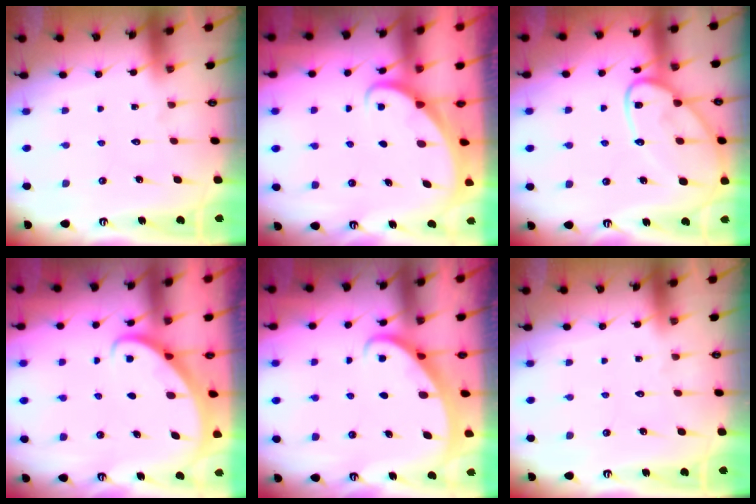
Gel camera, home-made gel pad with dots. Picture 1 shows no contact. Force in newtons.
{"total": 1.8, "press": 1.7, "slide": 0.1}
{"total": 13.9, "press": 13.8, "slide": 1.1}
{"total": 2.8, "press": 2.8, "slide": 0.2}
{"total": 2.2, "press": 2.2, "slide": 0.3}
{"total": 0.0}